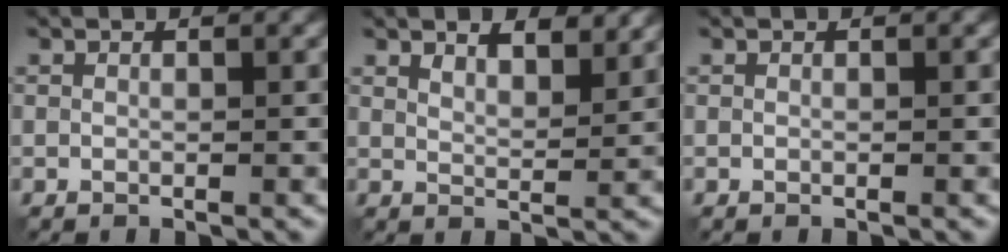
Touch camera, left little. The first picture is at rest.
{"total": 3.8, "force": [2.8, 1.2, 2.1], "torque": [-0.035, -0.004, 0.043]}
{"total": 0.0}